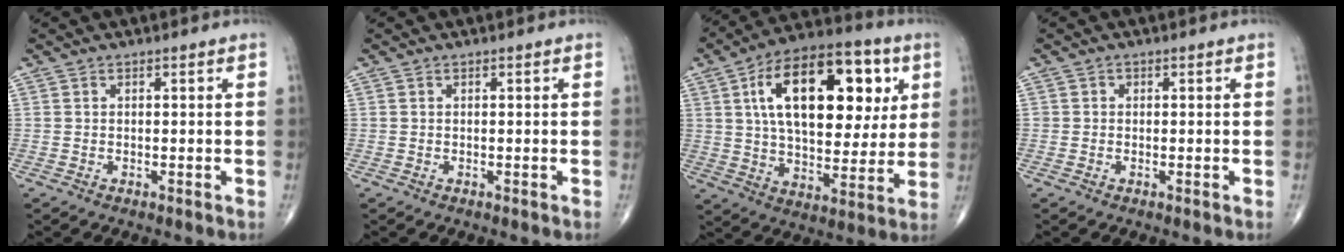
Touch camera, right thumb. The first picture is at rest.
{"total": 0.0}
{"total": 25.2, "force": [7.3, 13.3, 20.1], "torque": [-0.289, -0.004, 0.112]}
{"total": 0.7, "force": [0.0, 0.7, 0.1], "torque": [0.005, 0.004, -0.001]}